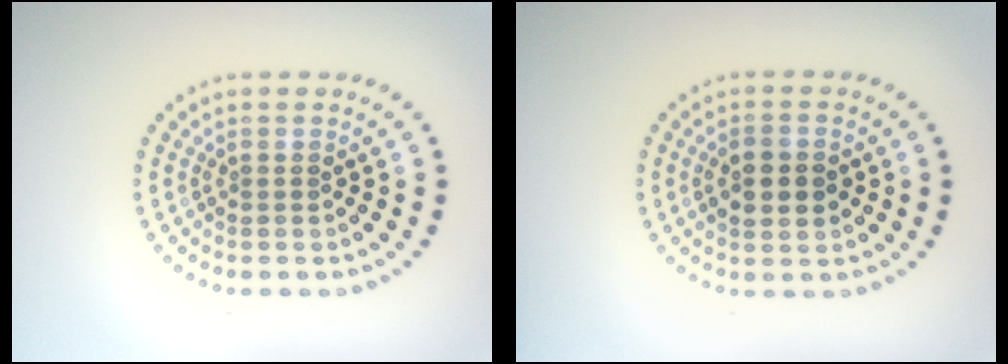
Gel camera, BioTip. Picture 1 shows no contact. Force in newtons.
{"total": 3.2, "press": 3.2, "slide": 0.1}